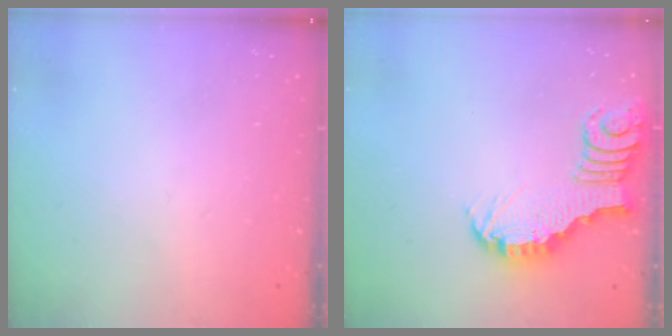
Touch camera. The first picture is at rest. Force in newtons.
{"total": 3.9, "press": 3.9, "slide": 0.4}